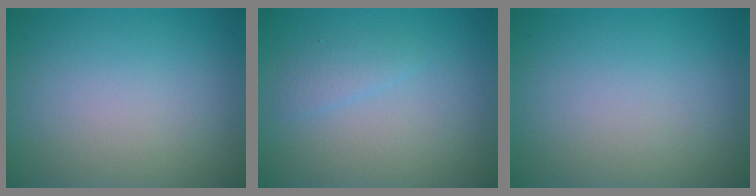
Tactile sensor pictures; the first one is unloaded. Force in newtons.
{"total": 1.2, "press": 1.2, "slide": 0.1}
{"total": 0.0}